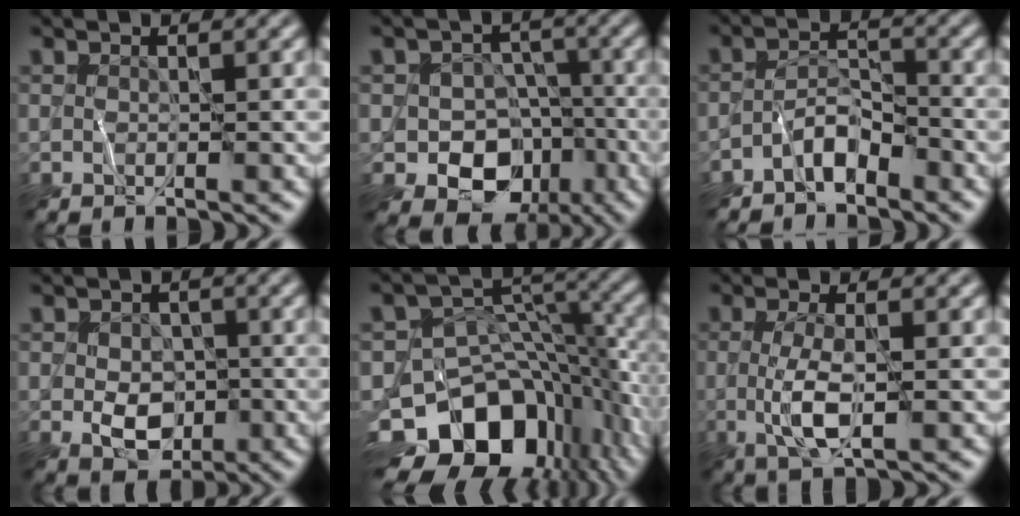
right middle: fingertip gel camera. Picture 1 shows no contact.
{"total": 9.0, "force": [-3.8, 7.2, 3.8], "torque": [-0.030, -0.007, -0.077]}
{"total": 3.0, "force": [-2.2, 1.3, 1.5], "torque": [-0.019, 0.014, -0.048]}
{"total": 3.8, "force": [-0.7, 2.9, 2.4], "torque": [-0.034, -0.006, -0.013]}
{"total": 13.9, "force": [-6.7, 9.2, 8.0], "torque": [-0.142, -0.005, -0.112]}
{"total": 3.6, "force": [-0.1, 0.9, 3.4], "torque": [-0.076, -0.007, -0.005]}